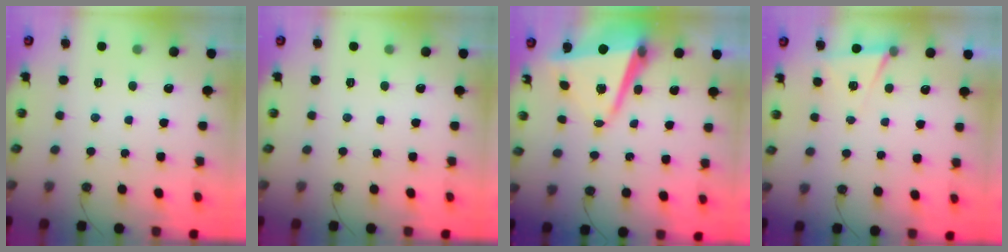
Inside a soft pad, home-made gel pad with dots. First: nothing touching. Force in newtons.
{"total": 0.0}
{"total": 9.8, "press": 9.7, "slide": 1.4}
{"total": 5.4, "press": 2.9, "slide": 4.5}